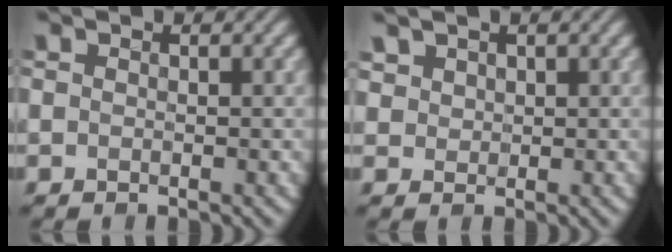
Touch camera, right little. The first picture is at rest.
{"total": 1.4, "force": [0.9, 1.0, 0.2], "torque": [-0.013, -0.007, 0.028]}